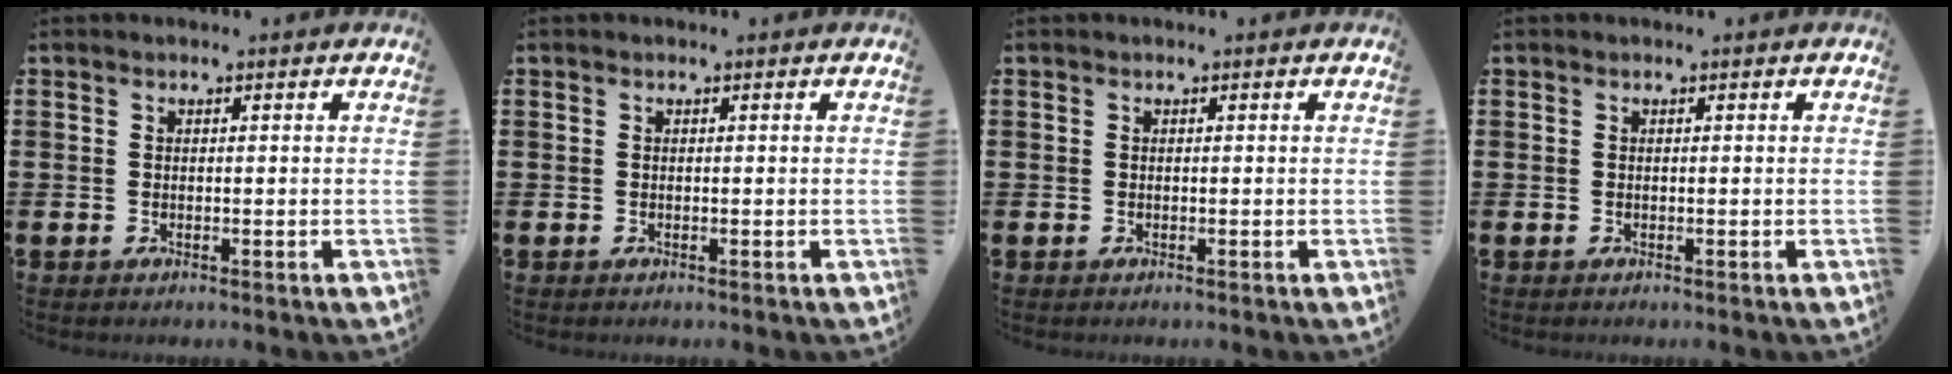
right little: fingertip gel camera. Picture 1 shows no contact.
{"total": 0.0}
{"total": 0.0}
{"total": 0.0}